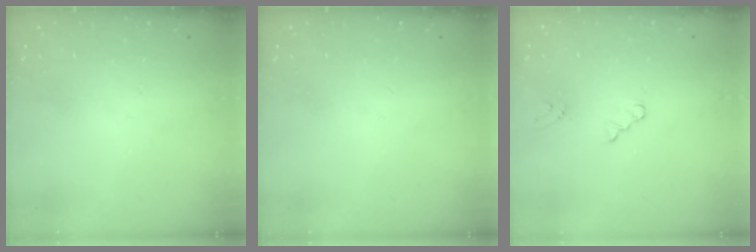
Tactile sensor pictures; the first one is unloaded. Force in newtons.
{"total": 0.0}
{"total": 2.8, "press": 2.7, "slide": 0.4}